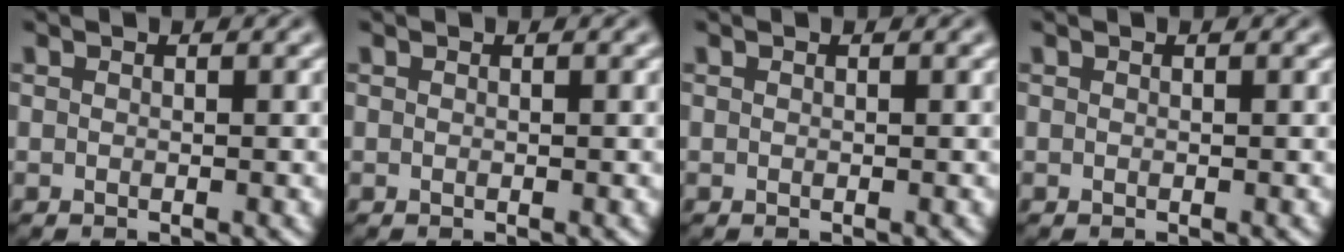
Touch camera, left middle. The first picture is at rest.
{"total": 0.0}
{"total": 0.0}
{"total": 0.0}